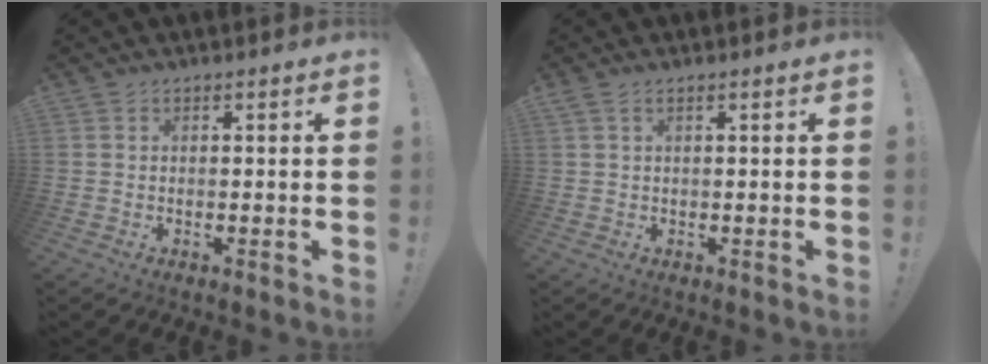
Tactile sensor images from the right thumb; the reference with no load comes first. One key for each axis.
{"total": 1.6, "fx": 0.7, "fy": 0.1, "fz": 1.4, "tx": -0.036, "ty": 0.003, "tz": 0.013}